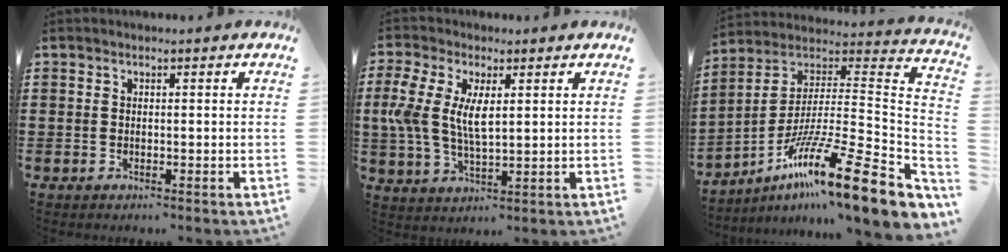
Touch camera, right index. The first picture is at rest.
{"total": 7.3, "force": [1.3, 3.4, 6.3], "torque": [-0.148, 0.001, 0.018]}
{"total": 16.7, "force": [-10.0, 1.3, 13.3], "torque": [-0.225, -0.012, -0.184]}